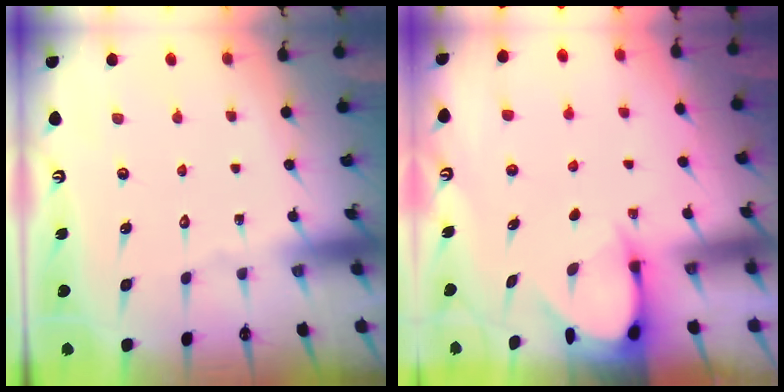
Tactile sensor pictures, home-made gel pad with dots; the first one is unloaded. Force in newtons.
{"total": 3.9, "press": 3.9, "slide": 0.4}